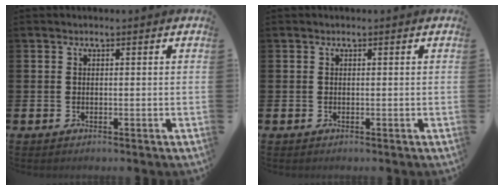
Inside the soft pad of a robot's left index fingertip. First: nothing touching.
{"total": 0.0}